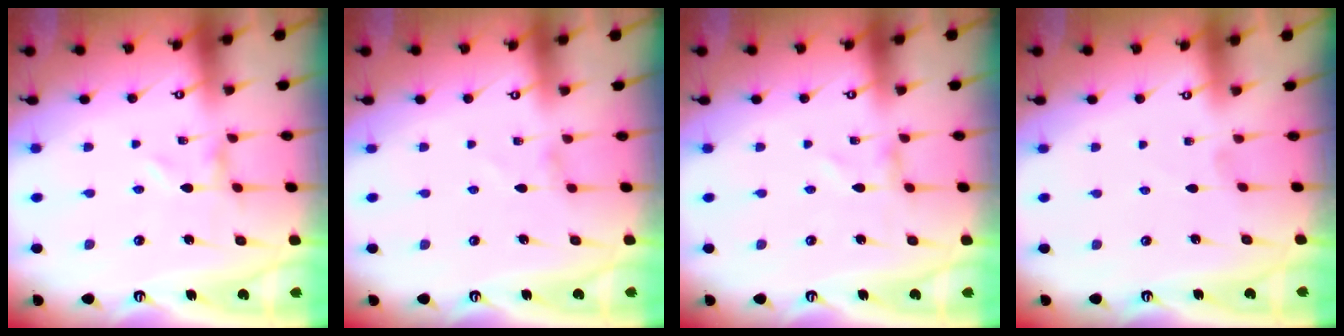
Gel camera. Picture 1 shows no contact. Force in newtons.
{"total": 0.5, "press": 0.5, "slide": 0.1}
{"total": 0.6, "press": 0.6, "slide": 0.1}
{"total": 0.8, "press": 0.8, "slide": 0.1}